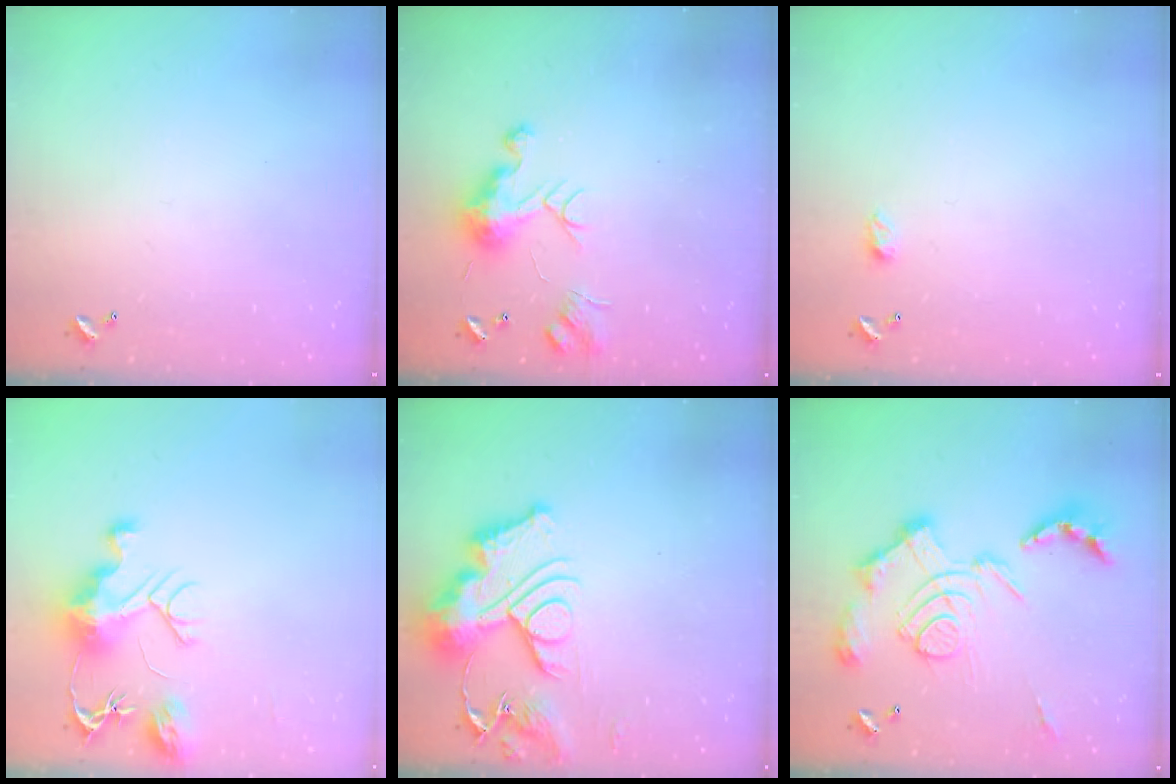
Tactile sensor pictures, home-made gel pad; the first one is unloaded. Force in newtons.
{"total": 8.4, "press": 8.3, "slide": 0.4}
{"total": 5.4, "press": 5.3, "slide": 0.7}
{"total": 11.9, "press": 11.8, "slide": 1.1}
{"total": 15.3, "press": 15.2, "slide": 1.6}
{"total": 3.3, "press": 2.6, "slide": 2.0}